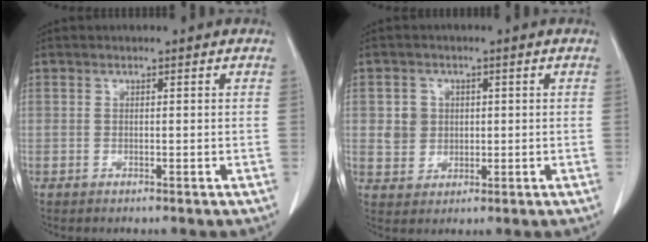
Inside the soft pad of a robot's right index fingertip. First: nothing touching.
{"total": 4.1, "force": [0.8, 3.9, 1.1], "torque": [-0.020, 0.013, 0.020]}